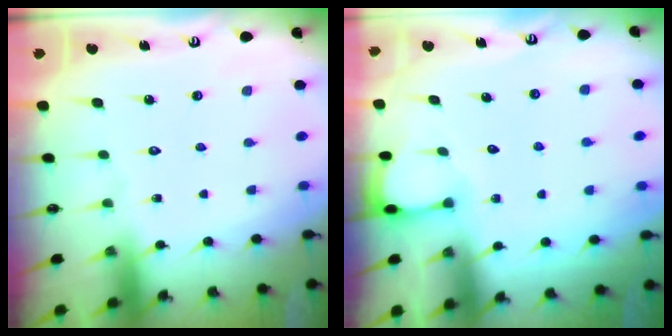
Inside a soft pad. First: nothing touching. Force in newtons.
{"total": 2.7, "press": 2.7, "slide": 0.4}